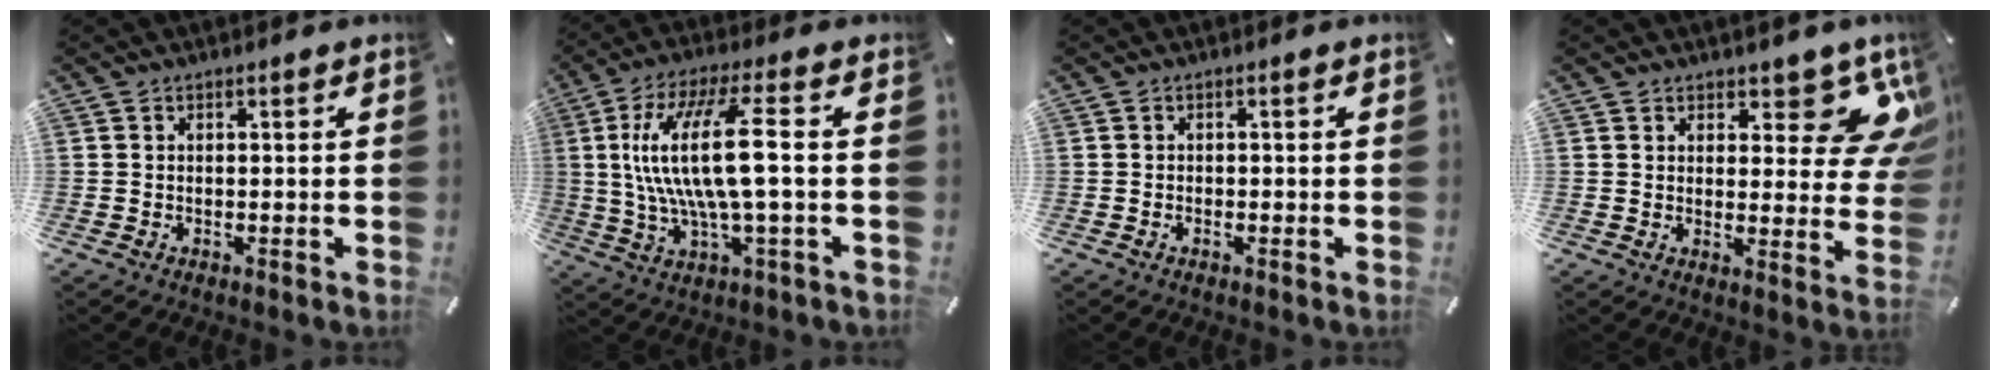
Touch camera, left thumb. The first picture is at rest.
{"total": 17.1, "force": [1.8, 3.5, 16.7], "torque": [-0.357, -0.012, 0.011]}
{"total": 0.9, "force": [-0.3, 0.3, 0.8], "torque": [-0.015, -0.001, -0.005]}
{"total": 10.1, "force": [7.9, 4.3, 4.7], "torque": [-0.036, -0.067, 0.137]}